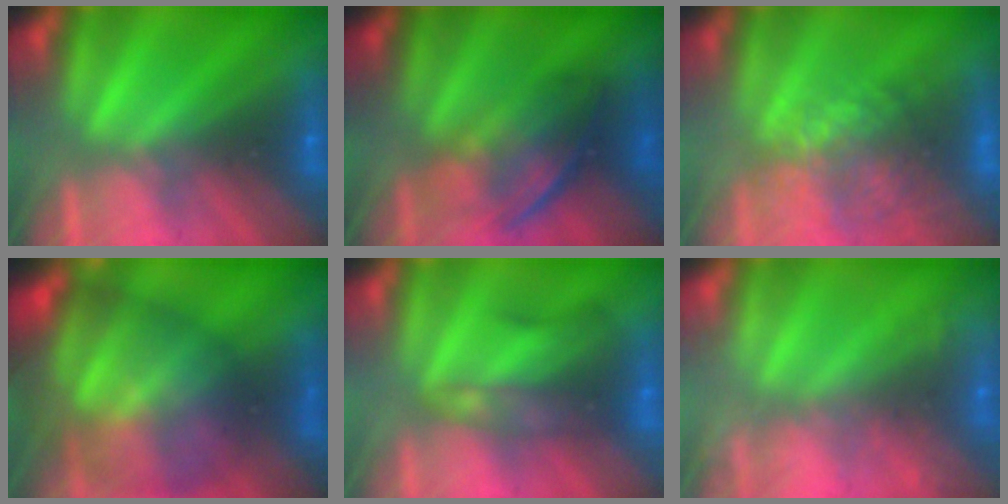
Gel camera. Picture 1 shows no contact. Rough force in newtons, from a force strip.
{"total": 6.7}
{"total": 3.1}
{"total": 10.2}
{"total": 2.1}
{"total": 8.1}